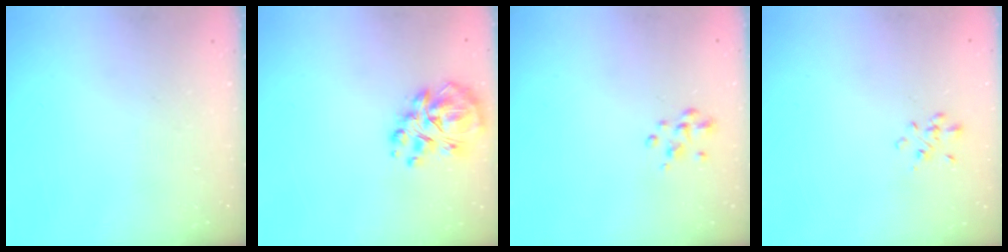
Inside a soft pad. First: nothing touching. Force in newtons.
{"total": 12.1, "press": 11.5, "slide": 3.7}
{"total": 2.0, "press": 1.9, "slide": 0.6}
{"total": 1.6, "press": 1.5, "slide": 0.6}